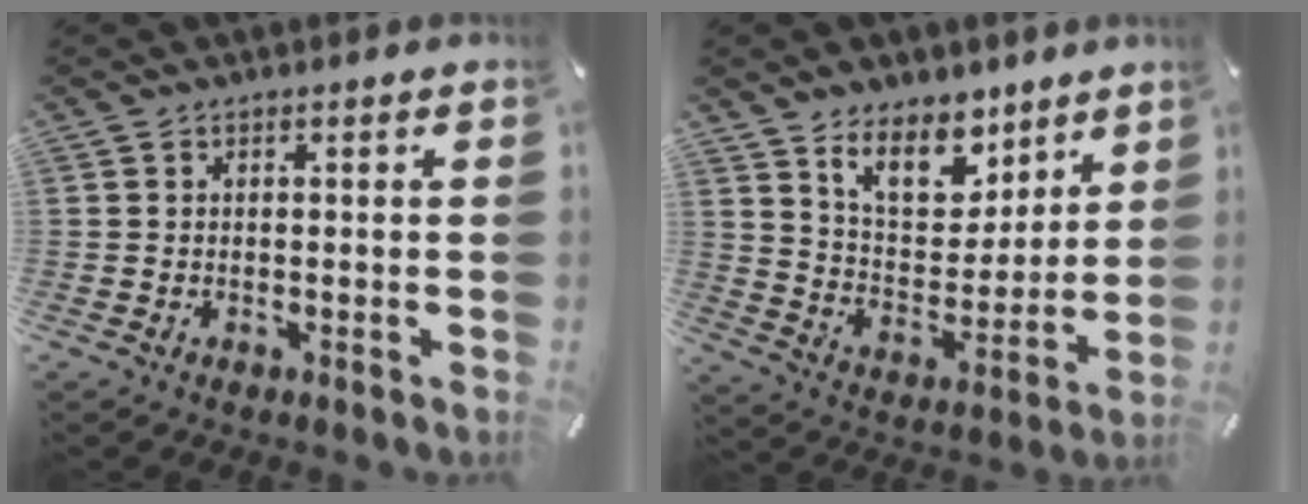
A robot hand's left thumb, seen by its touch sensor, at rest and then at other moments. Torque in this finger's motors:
{"motor_torque": [0.39, 0.33, 1.35, -1.42, 0.35]}